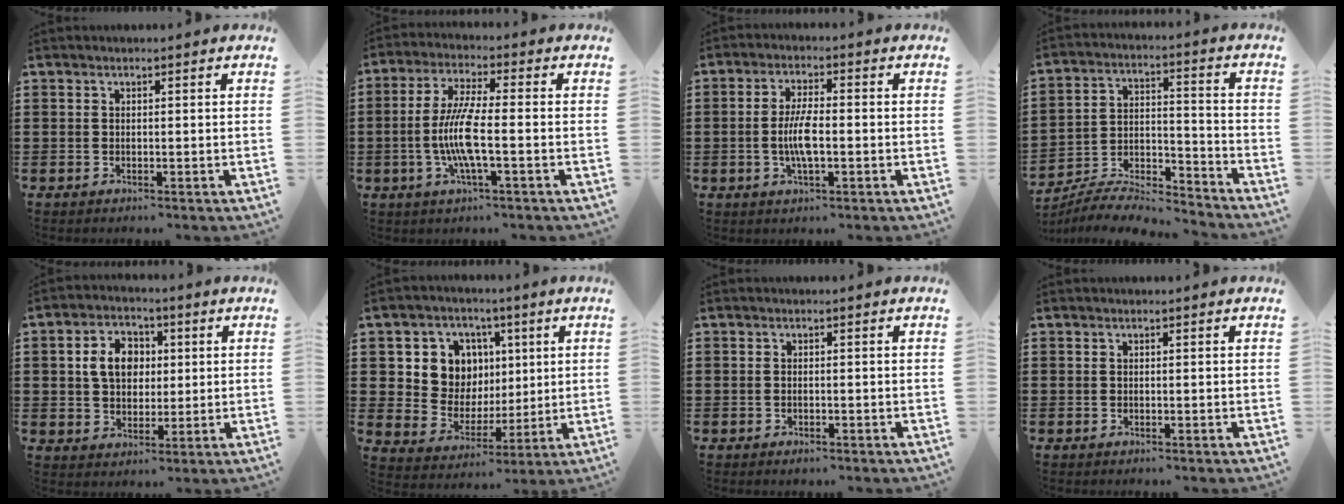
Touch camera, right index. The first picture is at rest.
{"total": 8.3, "force": [-1.6, 1.6, 8.0], "torque": [-0.180, -0.015, -0.041]}
{"total": 5.6, "force": [-1.0, 1.6, 5.3], "torque": [-0.120, -0.005, -0.027]}
{"total": 7.2, "force": [-6.9, 1.0, 1.8], "torque": [-0.031, 0.008, -0.136]}
{"total": 6.7, "force": [1.3, 5.2, 4.0], "torque": [-0.094, 0.014, 0.016]}
{"total": 9.0, "force": [2.9, 8.1, 2.6], "torque": [-0.079, -0.003, 0.057]}
{"total": 0.6, "force": [-0.3, 0.2, 0.5], "torque": [-0.011, -0.004, -0.005]}
{"total": 0.0}